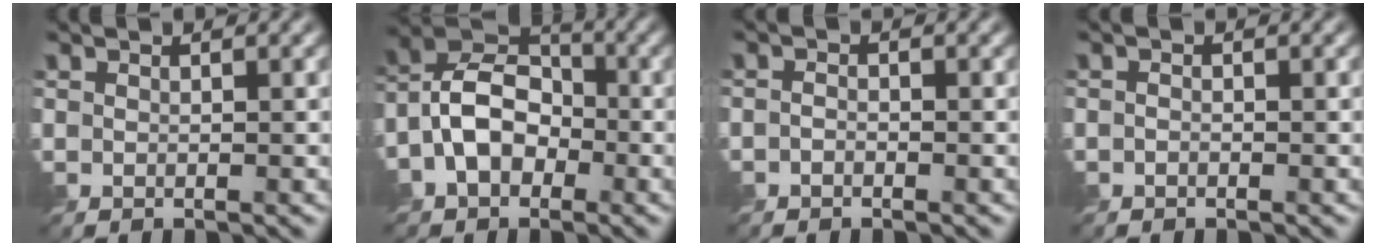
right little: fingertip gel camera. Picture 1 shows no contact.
{"total": 6.2, "force": [-2.0, 4.4, 3.9], "torque": [-0.066, 0.013, -0.043]}
{"total": 0.8, "force": [-0.6, 0.3, 0.4], "torque": [-0.012, 0.001, -0.015]}
{"total": 0.5, "force": [-0.4, 0.2, 0.3], "torque": [-0.006, 0.000, -0.008]}